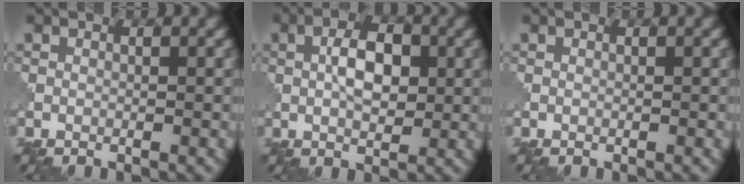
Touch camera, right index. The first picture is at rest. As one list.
[{"total": 4.0, "force": [1.0, 2.1, 3.3], "torque": [-0.062, 0.004, 0.016]}, {"total": 0.0}]